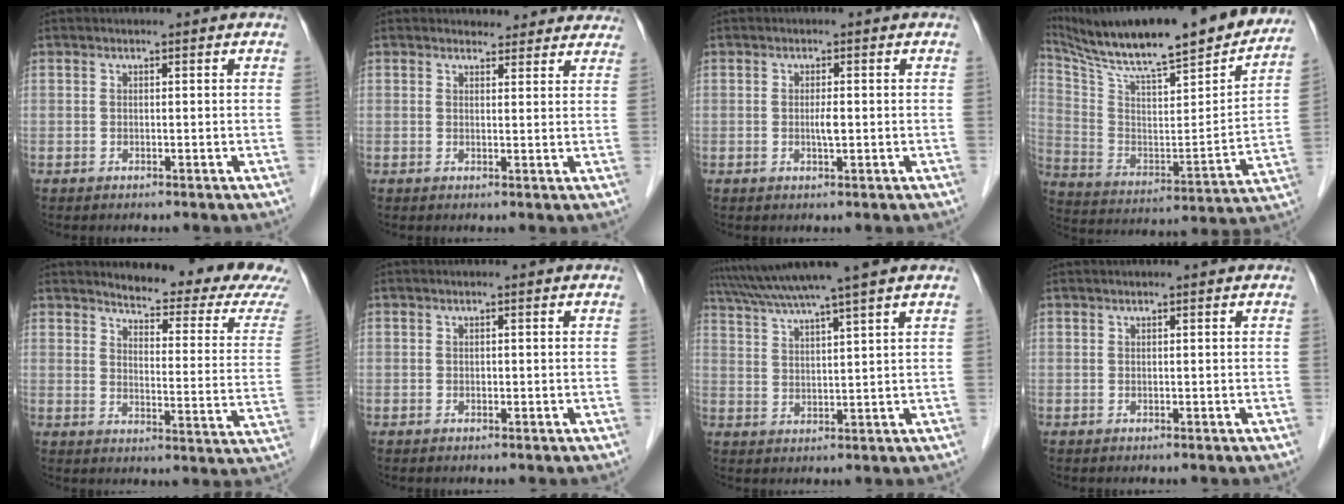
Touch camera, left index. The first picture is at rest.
{"total": 7.2, "force": [6.7, 2.5, 0.5], "torque": [0.022, 0.006, 0.055]}
{"total": 1.5, "force": [-0.3, 0.2, 1.5], "torque": [-0.031, -0.003, -0.005]}
{"total": 30.0, "force": [25.3, 3.9, 15.5], "torque": [-0.265, -0.038, 0.366]}
{"total": 17.1, "force": [15.9, 1.1, 6.1], "torque": [-0.074, -0.086, 0.177]}
{"total": 0.0}
{"total": 10.6, "force": [8.6, -1.9, 5.9], "torque": [-0.107, 0.025, 0.136]}
{"total": 0.9, "force": [0.8, -0.1, 0.5], "torque": [-0.009, 0.015, 0.014]}